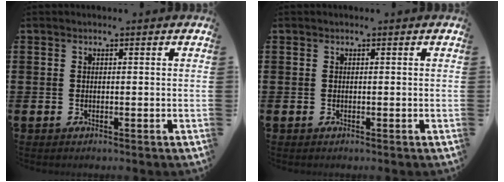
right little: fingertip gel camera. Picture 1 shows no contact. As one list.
[{"total": 0.0}]